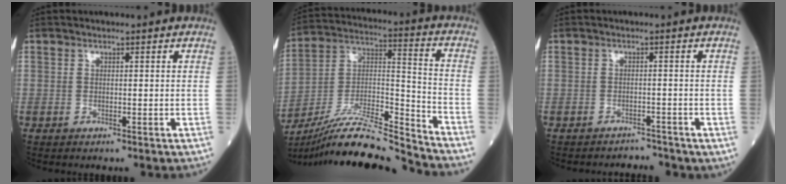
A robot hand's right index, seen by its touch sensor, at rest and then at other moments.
{"total": 16.8, "force": [-15.7, -1.0, 5.9], "torque": [-0.106, 0.030, -0.284]}
{"total": 2.1, "force": [-1.8, 0.6, -0.7], "torque": [0.016, -0.002, -0.025]}